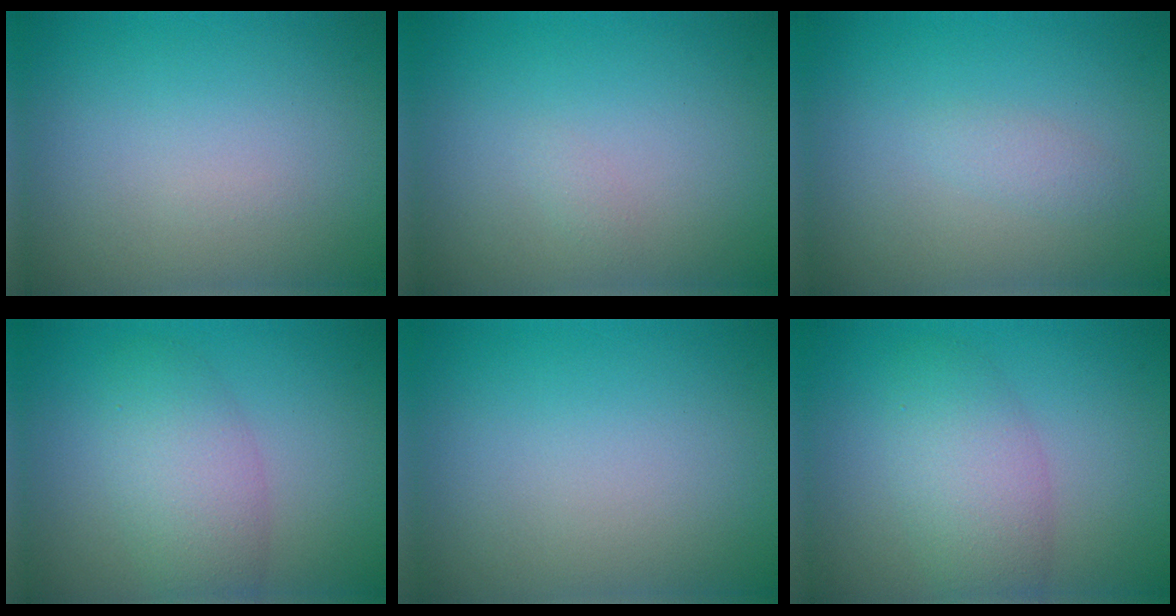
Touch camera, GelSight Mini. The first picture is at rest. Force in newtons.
{"total": 0.5, "press": 0.5, "slide": 0.0}
{"total": 1.1, "press": 1.1, "slide": 0.1}
{"total": 4.2, "press": 4.2, "slide": 0.1}
{"total": 0.0}
{"total": 4.2, "press": 4.2, "slide": 0.1}